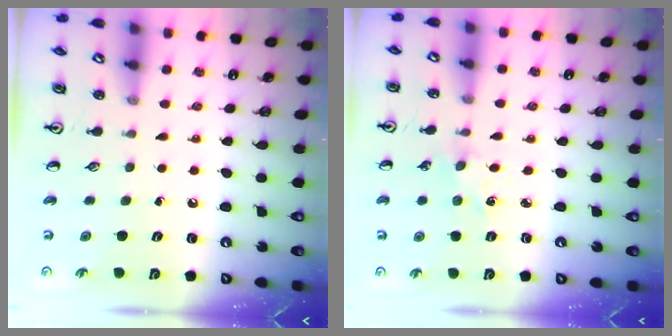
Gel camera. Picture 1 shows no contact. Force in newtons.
{"total": 2.4, "press": 2.4, "slide": 0.3}